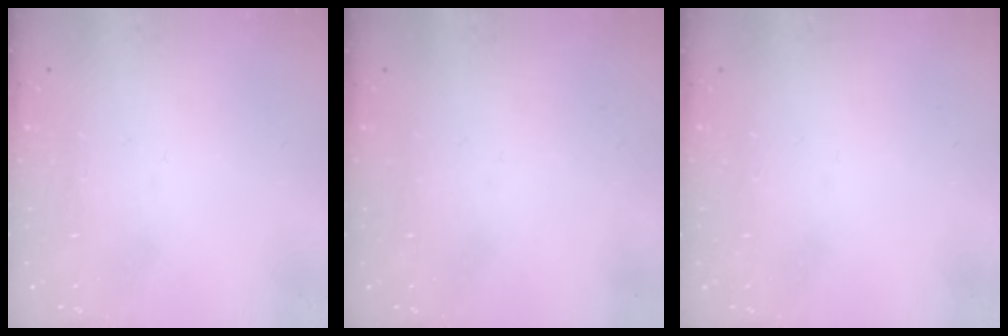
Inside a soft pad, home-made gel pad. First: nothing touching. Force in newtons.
{"total": 0.0}
{"total": 0.0}